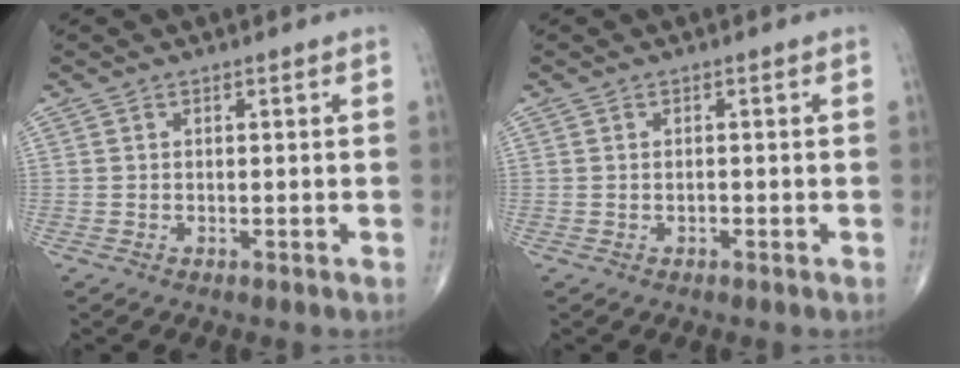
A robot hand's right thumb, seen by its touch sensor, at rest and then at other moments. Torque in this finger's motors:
{"motor_torque": [-0.35, 0.22, 0.12, 0.17, 0.06]}